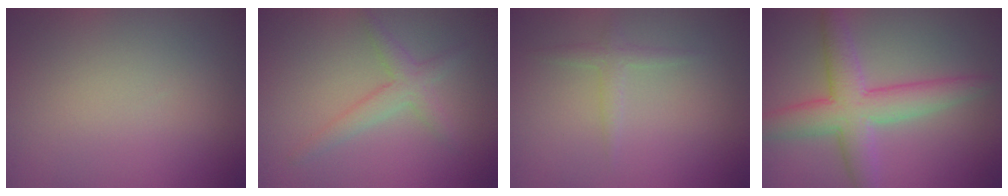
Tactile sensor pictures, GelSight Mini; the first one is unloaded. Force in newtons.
{"total": 2.2, "press": 2.2, "slide": 0.1}
{"total": 1.3, "press": 1.3, "slide": 0.0}
{"total": 5.6, "press": 5.6, "slide": 0.1}